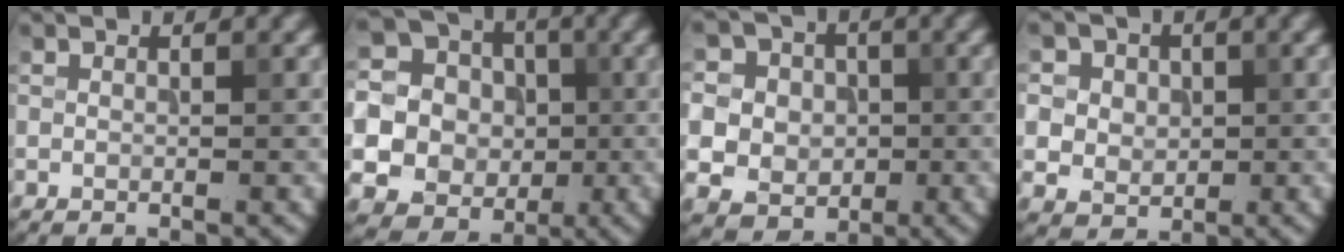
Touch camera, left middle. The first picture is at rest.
{"total": 16.7, "force": [-1.4, 16.0, 4.8], "torque": [-0.147, 0.010, -0.052]}
{"total": 10.0, "force": [0.1, 9.5, 3.2], "torque": [-0.094, 0.017, -0.005]}
{"total": 6.6, "force": [2.4, 5.5, 2.8], "torque": [-0.053, 0.020, 0.026]}